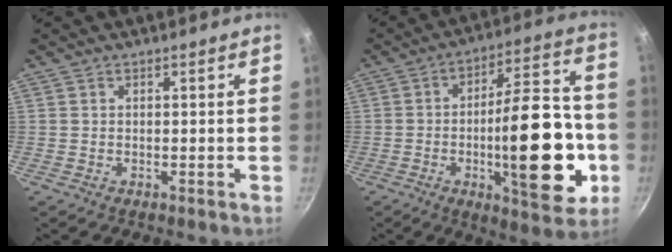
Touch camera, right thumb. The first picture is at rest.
{"total": 23.4, "force": [-5.4, 8.2, 21.2], "torque": [-0.281, 0.033, -0.075]}